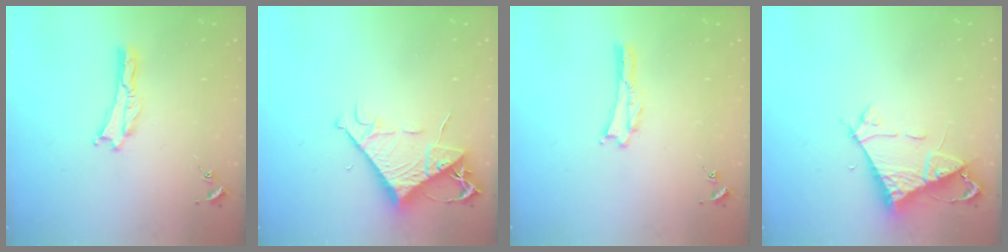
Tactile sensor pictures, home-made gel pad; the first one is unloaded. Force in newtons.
{"total": 8.5, "press": 8.4, "slide": 1.1}
{"total": 0.0}
{"total": 7.1, "press": 7.1, "slide": 0.4}